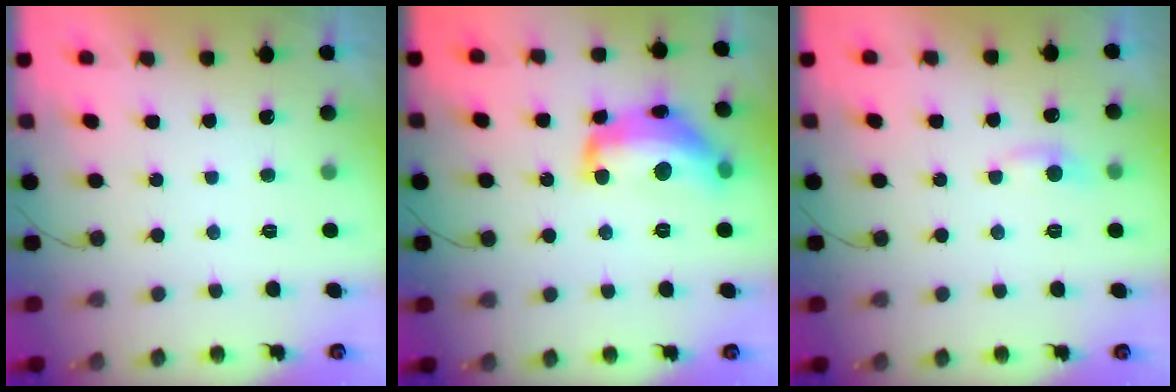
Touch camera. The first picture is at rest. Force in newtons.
{"total": 16.7, "press": 16.7, "slide": 1.2}
{"total": 4.7, "press": 4.6, "slide": 0.6}